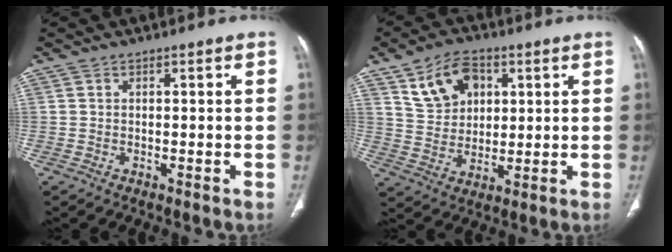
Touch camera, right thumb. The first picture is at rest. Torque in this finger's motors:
{"motor_torque": [-0.79, 0.95, -0.04, 0.23, 0.28]}